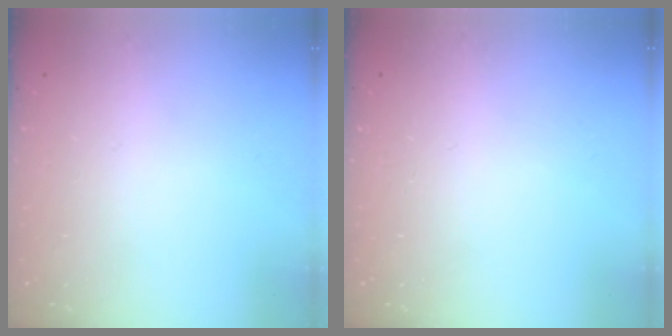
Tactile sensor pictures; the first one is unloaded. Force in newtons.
{"total": 0.0}